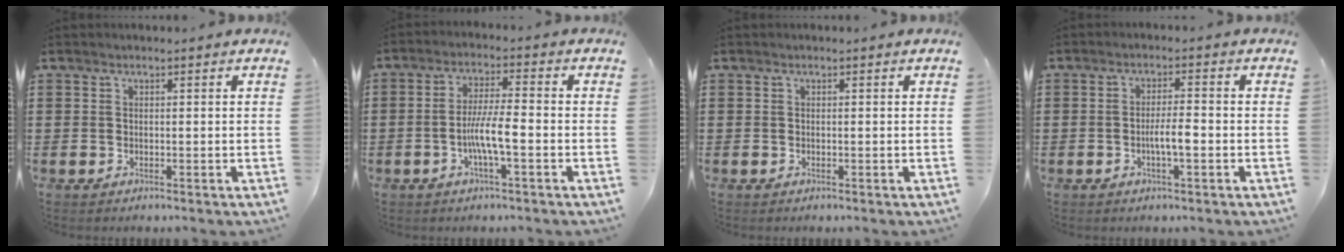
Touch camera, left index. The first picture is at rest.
{"total": 6.1, "force": [-1.9, 1.0, 5.7], "torque": [-0.110, -0.001, -0.039]}
{"total": 0.0}
{"total": 3.8, "force": [-1.0, 0.8, 3.6], "torque": [-0.070, 0.001, -0.021]}